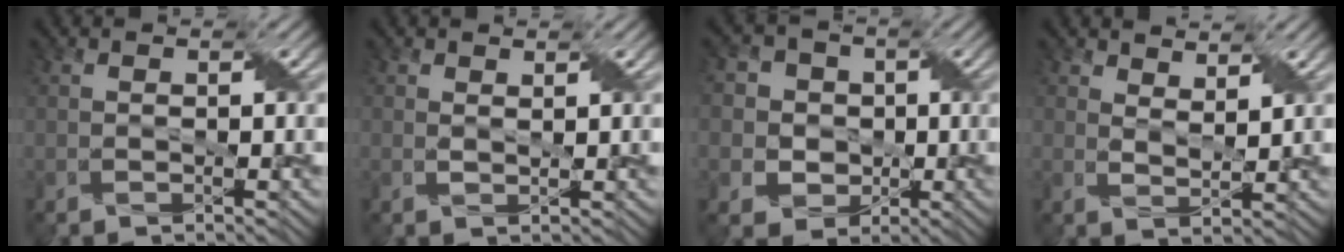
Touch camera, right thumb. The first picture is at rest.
{"total": 0.8, "force": [0.7, -0.1, -0.4], "torque": [0.003, -0.003, 0.014]}
{"total": 5.7, "force": [-0.2, 5.6, 0.8], "torque": [-0.041, 0.003, -0.020]}
{"total": 2.8, "force": [2.7, 0.5, 0.6], "torque": [-0.011, -0.015, 0.053]}